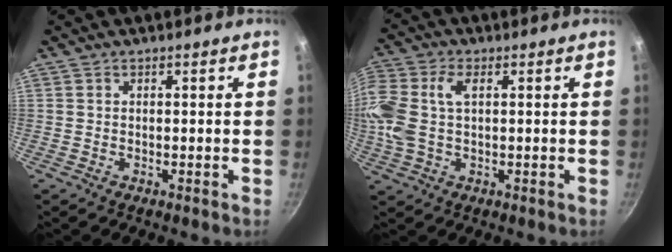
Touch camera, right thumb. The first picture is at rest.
{"total": 12.5, "force": [1.6, 7.4, 9.9], "torque": [-0.267, 0.021, 0.035]}